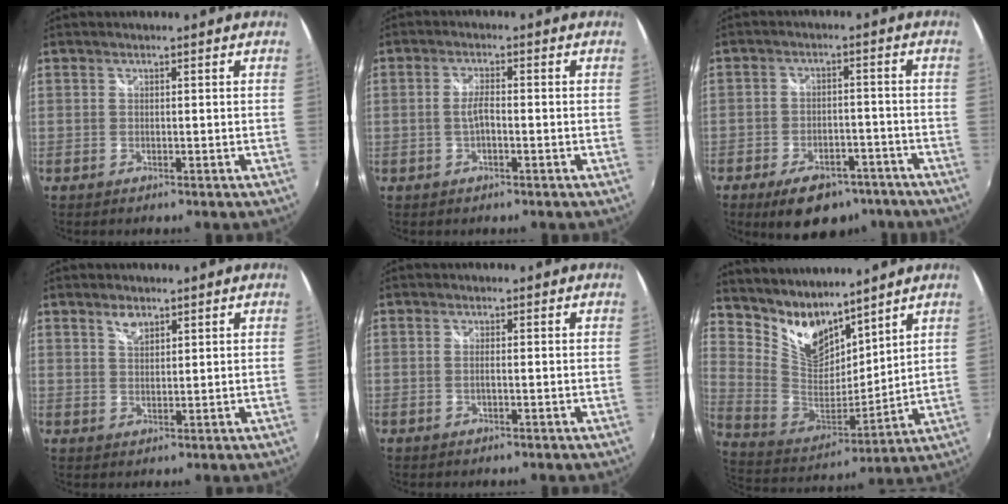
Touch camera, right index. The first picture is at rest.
{"total": 2.7, "force": [-0.7, 0.7, 2.5], "torque": [-0.050, 0.003, -0.013]}
{"total": 12.7, "force": [-9.1, 6.3, 6.3], "torque": [-0.127, 0.009, -0.118]}
{"total": 2.8, "force": [1.9, 1.4, 1.5], "torque": [-0.024, 0.003, 0.034]}
{"total": 1.0, "force": [-0.2, 0.1, 0.9], "torque": [-0.020, 0.001, -0.006]}
{"total": 14.1, "force": [11.1, 6.8, 5.5], "torque": [-0.128, -0.005, 0.226]}